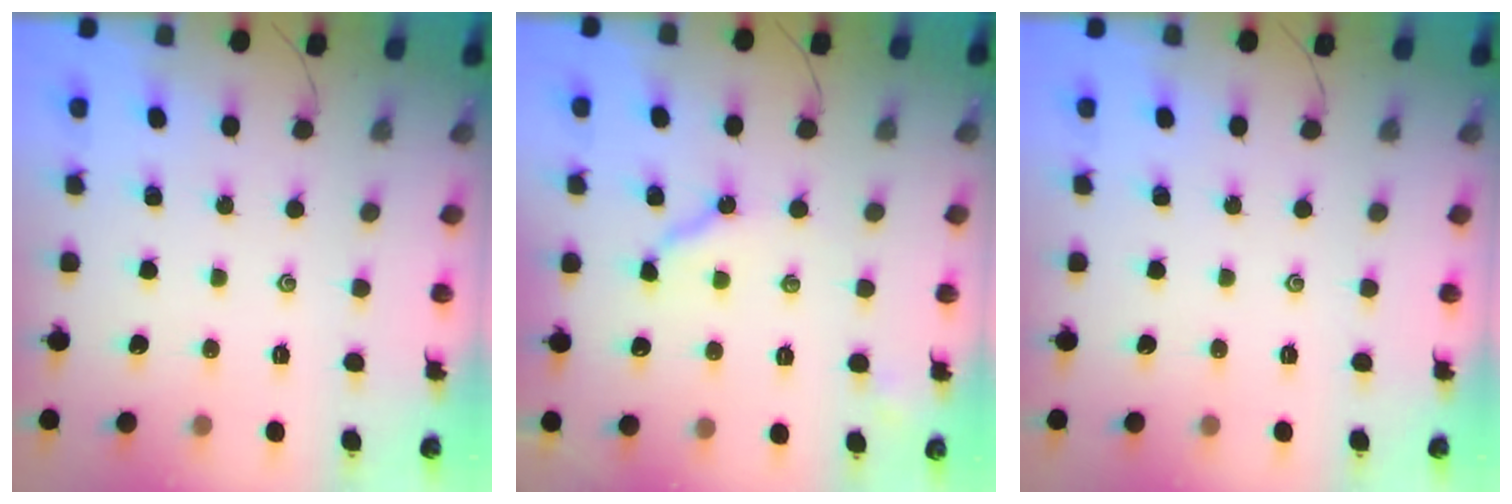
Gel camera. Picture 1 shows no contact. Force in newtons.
{"total": 5.3, "press": 5.2, "slide": 0.7}
{"total": 0.0}